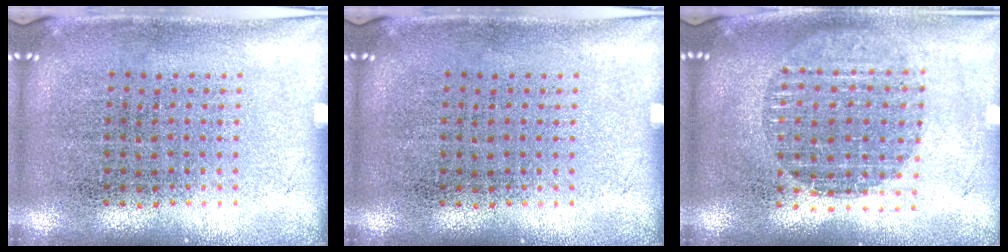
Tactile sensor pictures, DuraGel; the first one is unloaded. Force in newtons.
{"total": 0.0}
{"total": 1.7, "press": 1.5, "slide": 0.8}